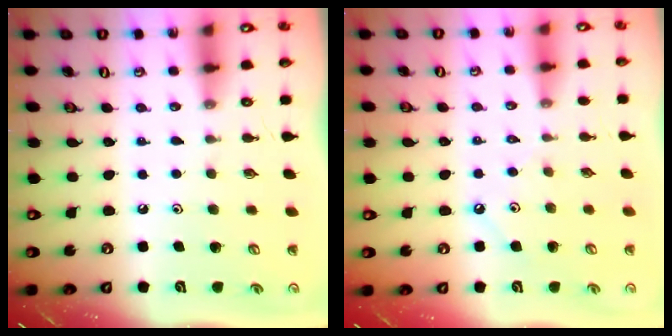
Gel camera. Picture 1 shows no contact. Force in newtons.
{"total": 2.6, "press": 2.6, "slide": 0.4}